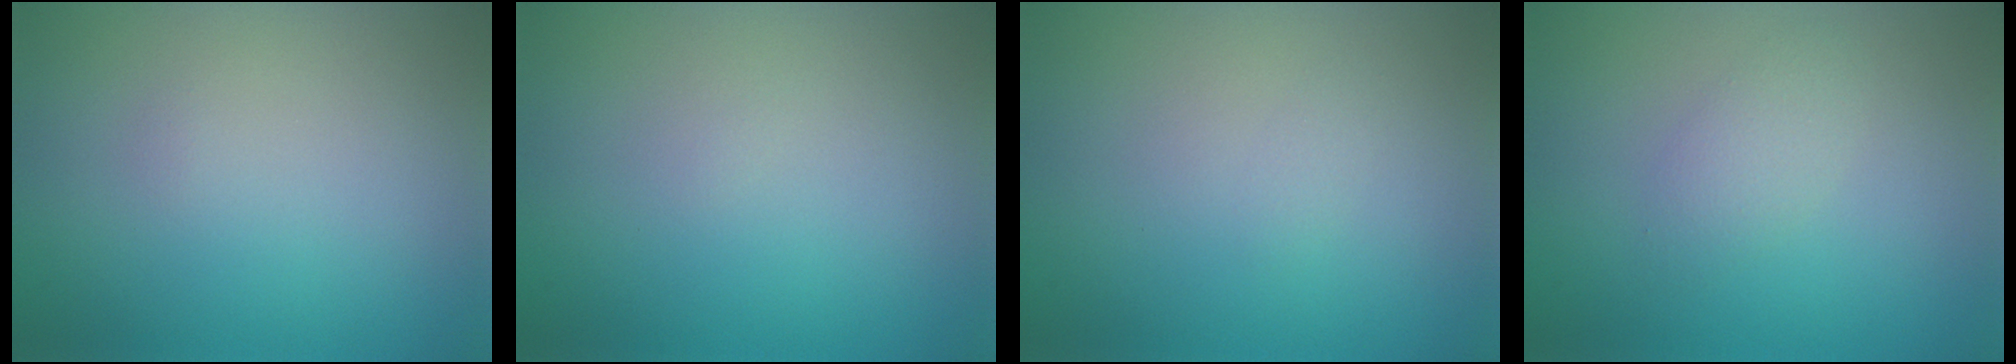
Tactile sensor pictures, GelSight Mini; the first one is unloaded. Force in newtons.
{"total": 0.0}
{"total": 0.5, "press": 0.5, "slide": 0.0}
{"total": 1.8, "press": 1.8, "slide": 0.1}